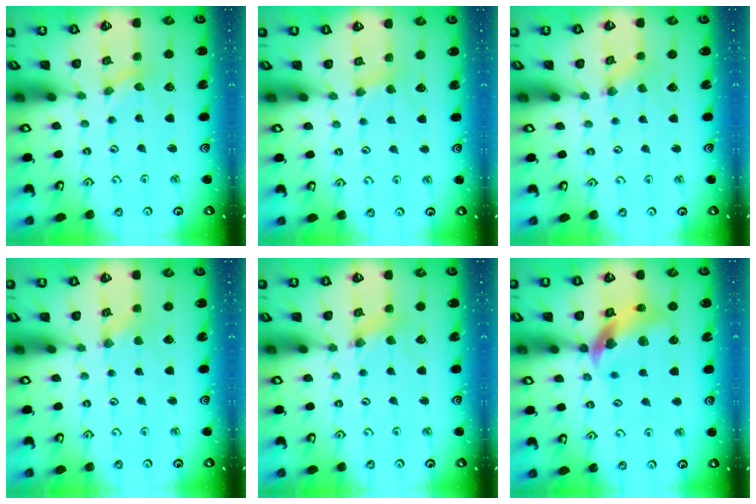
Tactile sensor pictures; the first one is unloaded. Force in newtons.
{"total": 3.0, "press": 2.9, "slide": 0.5}
{"total": 0.7, "press": 0.7, "slide": 0.2}
{"total": 0.0}
{"total": 2.3, "press": 2.3, "slide": 0.3}
{"total": 12.2, "press": 12.1, "slide": 1.4}